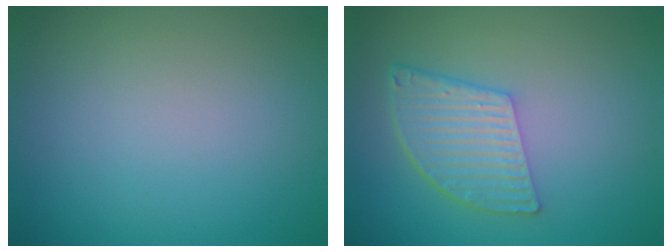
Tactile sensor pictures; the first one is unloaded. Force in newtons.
{"total": 5.3, "press": 3.9, "slide": 3.6}